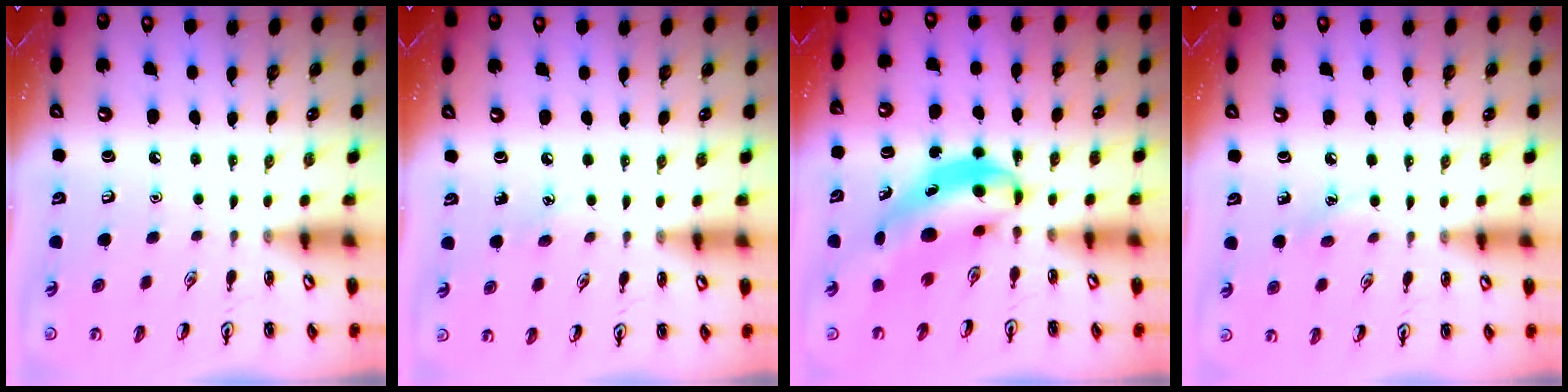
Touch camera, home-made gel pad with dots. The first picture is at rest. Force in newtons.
{"total": 3.0, "press": 2.8, "slide": 1.1}
{"total": 6.9, "press": 6.8, "slide": 1.2}
{"total": 5.1, "press": 4.8, "slide": 1.5}